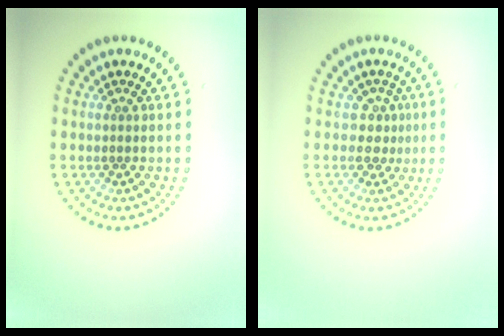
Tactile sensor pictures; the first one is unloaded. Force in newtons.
{"total": 2.0, "press": 1.3, "slide": 1.5}